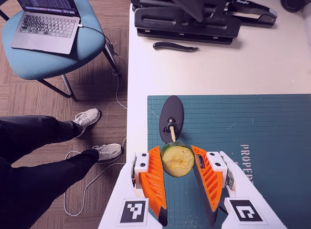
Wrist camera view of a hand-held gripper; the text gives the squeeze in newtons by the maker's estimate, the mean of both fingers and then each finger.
{"total": 8.8, "left": 8.2, "right": 9.4}